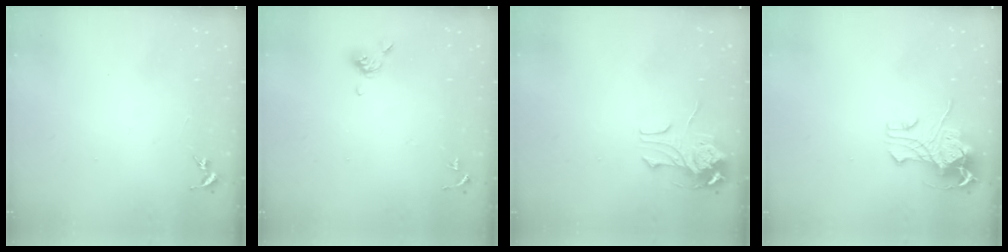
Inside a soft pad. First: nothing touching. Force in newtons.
{"total": 5.2, "press": 5.1, "slide": 1.1}
{"total": 8.3, "press": 8.3, "slide": 0.8}
{"total": 10.7, "press": 10.6, "slide": 1.4}